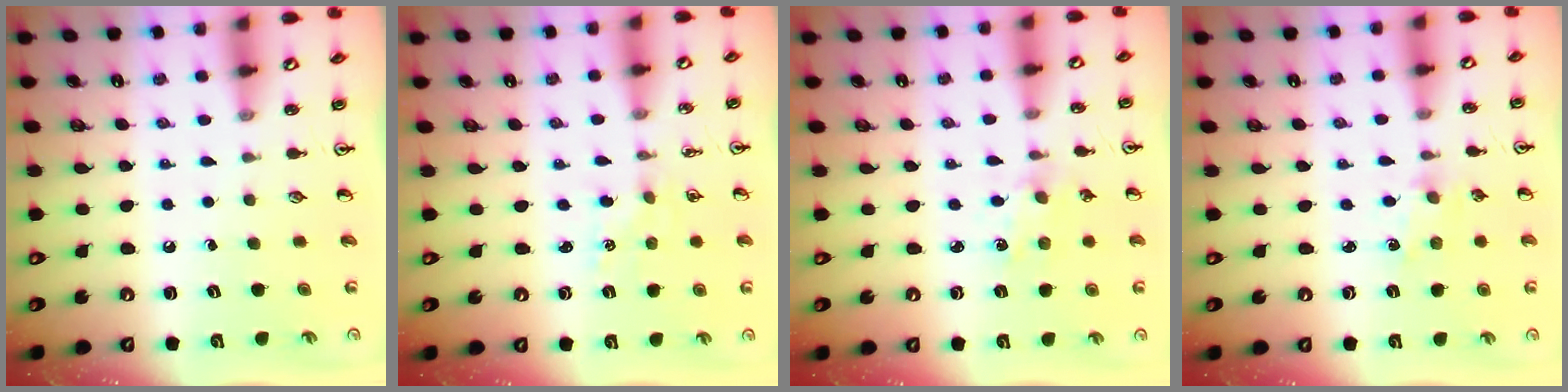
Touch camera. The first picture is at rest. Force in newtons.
{"total": 0.8, "press": 0.8, "slide": 0.1}
{"total": 1.7, "press": 1.6, "slide": 0.4}
{"total": 1.4, "press": 1.4, "slide": 0.3}